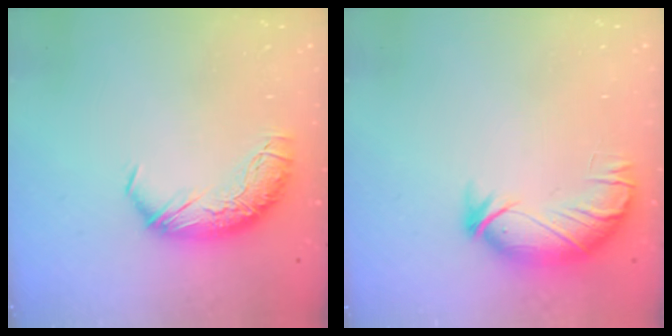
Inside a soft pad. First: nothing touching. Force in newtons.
{"total": 3.6, "press": 3.0, "slide": 2.0}